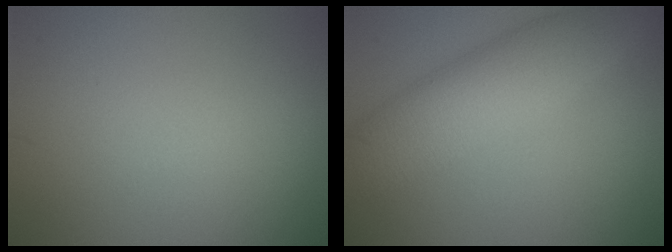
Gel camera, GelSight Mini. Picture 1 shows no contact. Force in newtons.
{"total": 6.2, "press": 6.2, "slide": 0.1}